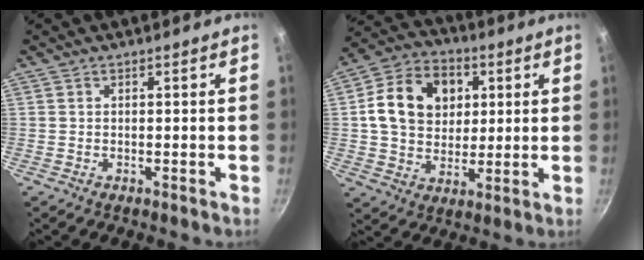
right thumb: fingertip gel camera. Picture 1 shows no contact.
{"total": 15.6, "force": [3.4, 12.3, 9.0], "torque": [-0.132, 0.009, 0.049]}